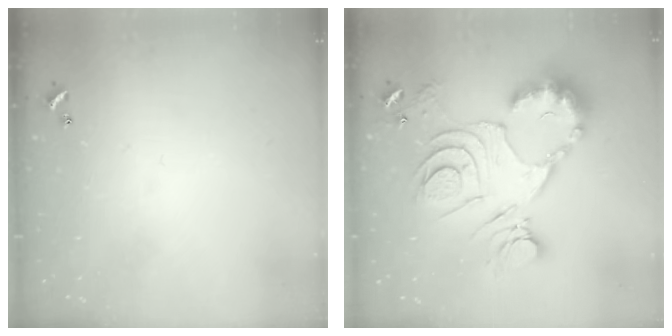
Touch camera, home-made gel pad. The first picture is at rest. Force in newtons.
{"total": 17.7, "press": 17.6, "slide": 1.4}